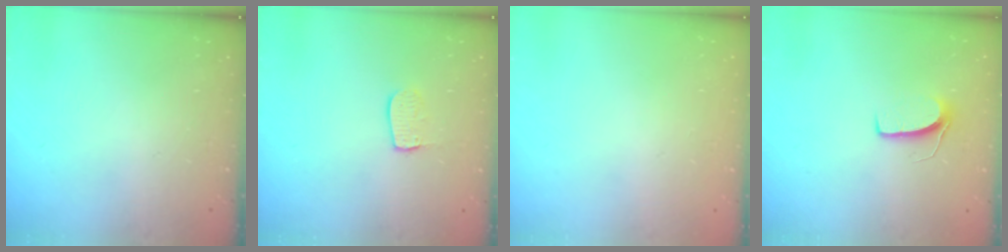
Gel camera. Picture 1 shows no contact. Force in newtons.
{"total": 6.6, "press": 6.6, "slide": 0.5}
{"total": 0.0}
{"total": 6.8, "press": 6.7, "slide": 0.5}